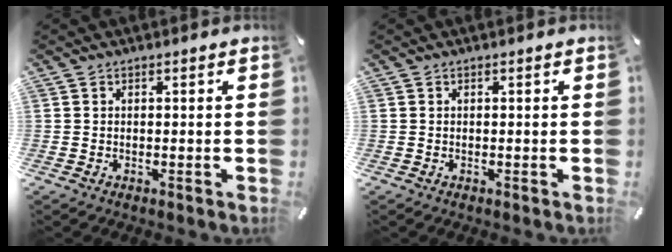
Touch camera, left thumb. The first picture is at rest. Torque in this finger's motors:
{"motor_torque": [-0.05, 0.05, -0.04, -0.01, 0.00]}